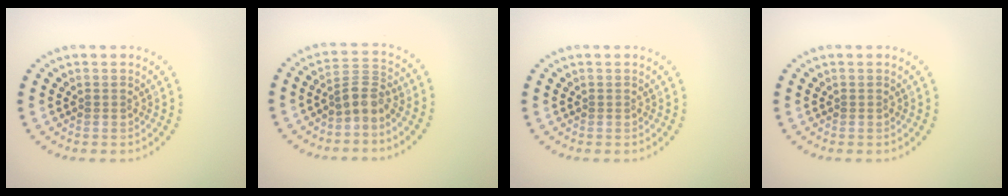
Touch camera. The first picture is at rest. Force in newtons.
{"total": 2.7, "press": 2.1, "slide": 1.7}
{"total": 0.0}
{"total": 0.0}